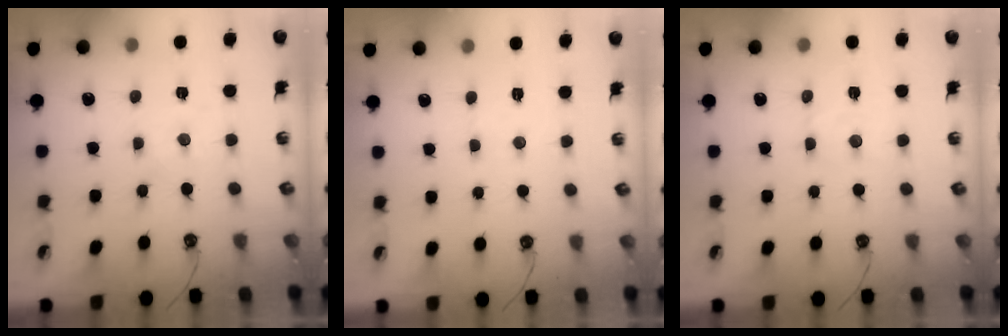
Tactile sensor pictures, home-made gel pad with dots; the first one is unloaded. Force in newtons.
{"total": 2.1, "press": 2.1, "slide": 0.4}
{"total": 2.5, "press": 2.5, "slide": 0.3}